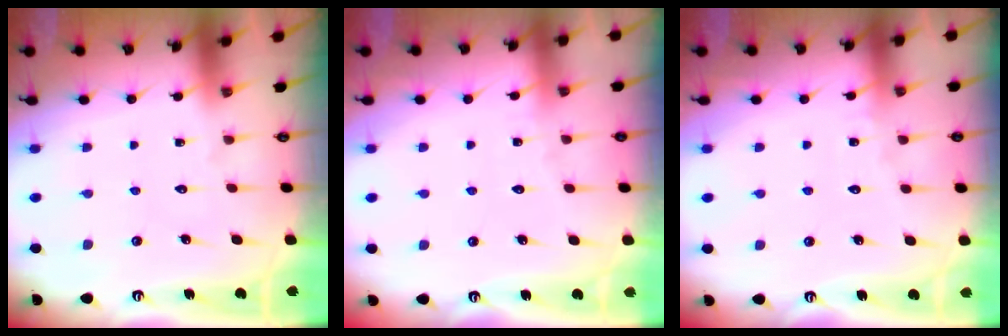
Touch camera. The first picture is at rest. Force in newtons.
{"total": 2.6, "press": 2.6, "slide": 0.2}
{"total": 1.6, "press": 1.5, "slide": 0.2}